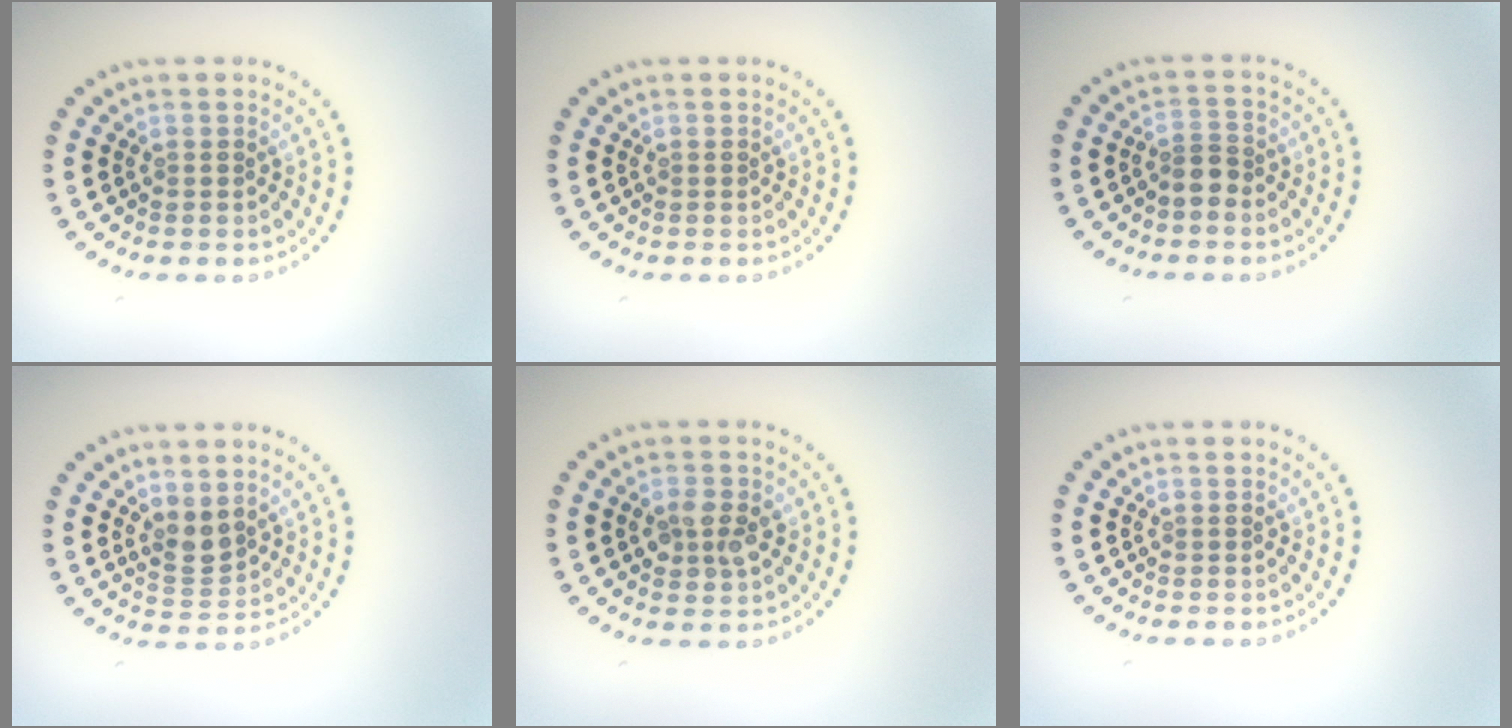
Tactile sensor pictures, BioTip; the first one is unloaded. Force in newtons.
{"total": 0.0}
{"total": 1.5, "press": 1.2, "slide": 0.9}
{"total": 2.2, "press": 1.8, "slide": 1.3}
{"total": 2.4, "press": 2.4, "slide": 0.1}
{"total": 0.0}